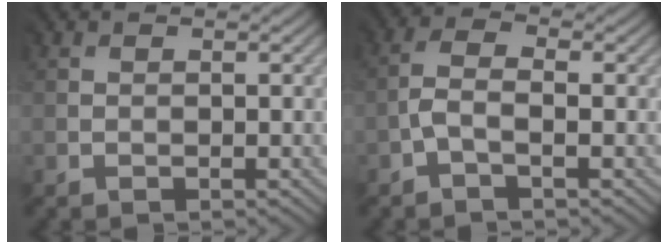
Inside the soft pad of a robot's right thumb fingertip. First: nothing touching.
{"total": 2.8, "force": [-1.0, 1.1, 2.3], "torque": [-0.055, 0.012, -0.025]}